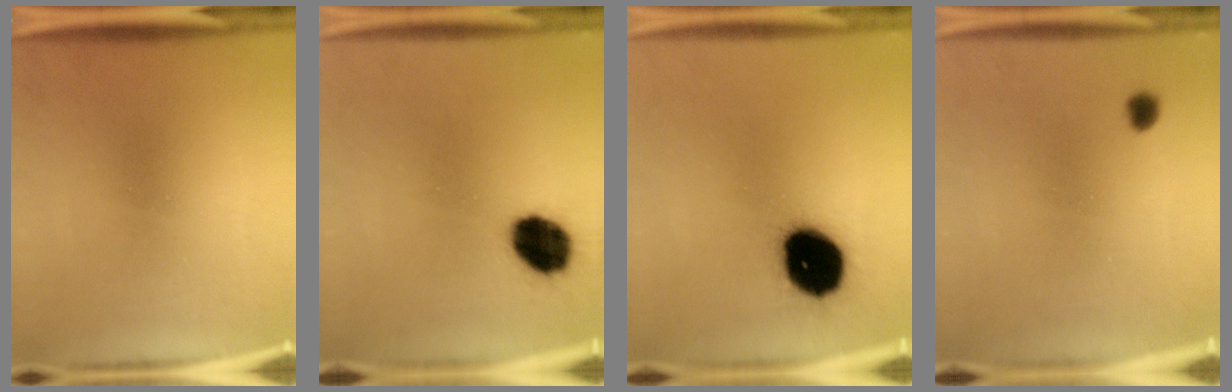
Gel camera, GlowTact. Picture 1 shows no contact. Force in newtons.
{"total": 11.1}
{"total": 19.1}
{"total": 1.8}